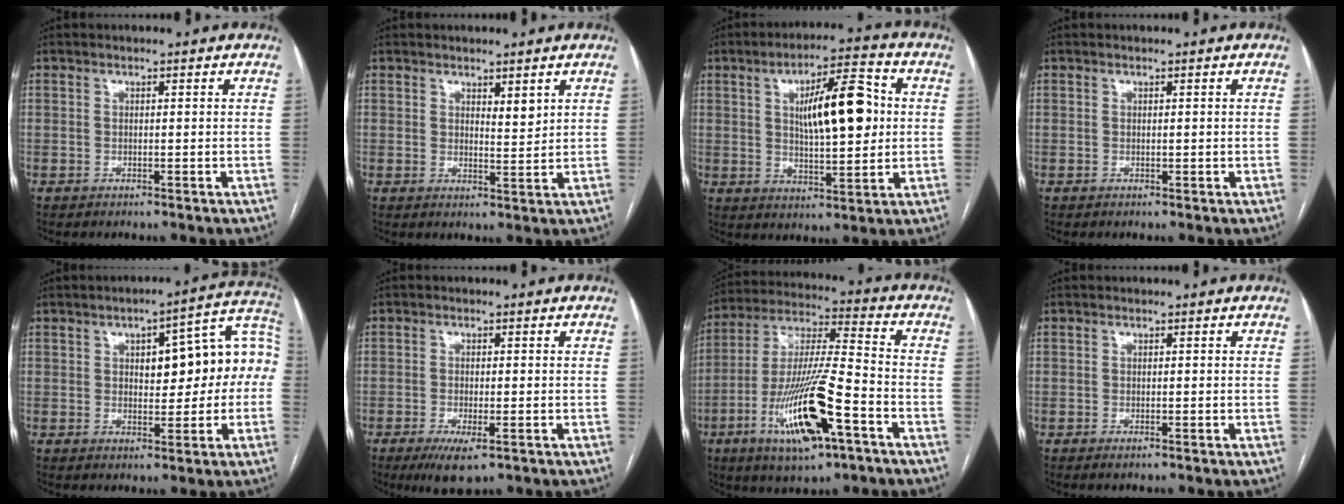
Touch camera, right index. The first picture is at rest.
{"total": 2.8, "force": [1.7, 0.9, 2.0], "torque": [-0.035, -0.011, 0.033]}
{"total": 12.7, "force": [2.2, 3.5, 12.0], "torque": [-0.192, 0.016, 0.035]}
{"total": 0.0}
{"total": 12.8, "force": [1.0, 4.3, 12.0], "torque": [-0.153, 0.048, 0.020]}
{"total": 5.3, "force": [-2.9, 1.4, 4.2], "torque": [-0.074, -0.011, -0.042]}
{"total": 18.3, "force": [-7.9, 2.9, 16.2], "torque": [-0.336, -0.021, -0.137]}
{"total": 0.8, "force": [-0.6, 0.0, 0.6], "torque": [-0.013, -0.002, -0.009]}